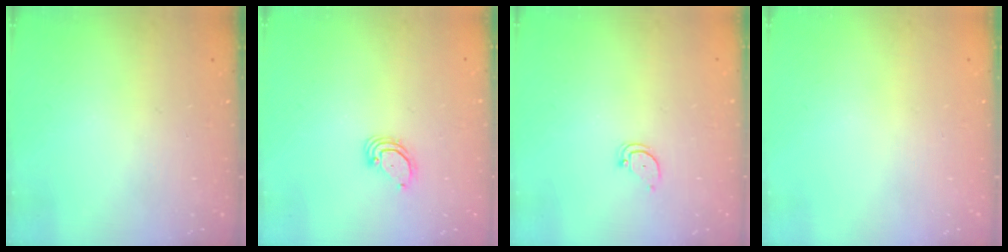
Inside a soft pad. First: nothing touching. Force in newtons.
{"total": 3.7, "press": 3.7, "slide": 0.3}
{"total": 2.6, "press": 2.6, "slide": 0.0}
{"total": 0.0}